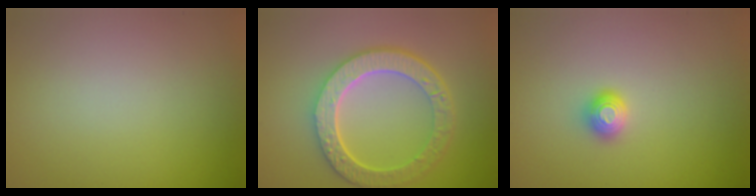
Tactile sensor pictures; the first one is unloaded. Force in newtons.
{"total": 6.3, "press": 4.9, "slide": 4.0}
{"total": 1.2, "press": 1.2, "slide": 0.2}